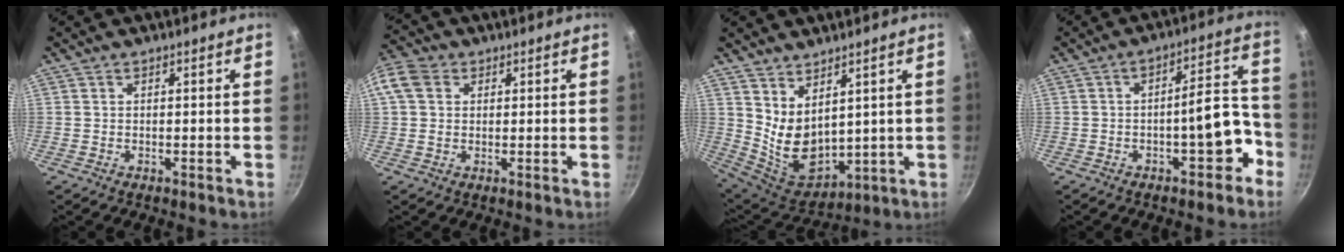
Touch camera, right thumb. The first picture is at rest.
{"total": 8.6, "force": [2.3, 6.8, 4.8], "torque": [-0.103, 0.013, 0.029]}
{"total": 10.3, "force": [4.3, 5.8, 7.3], "torque": [-0.111, -0.057, 0.107]}
{"total": 9.7, "force": [-4.3, 3.9, 7.8], "torque": [-0.066, 0.066, -0.052]}